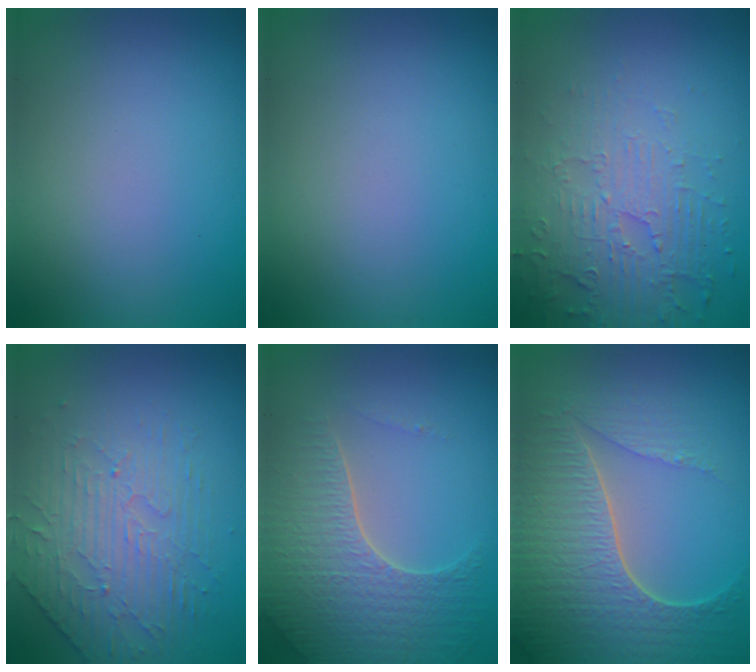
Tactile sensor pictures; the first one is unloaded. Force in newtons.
{"total": 0.0}
{"total": 5.8, "press": 3.7, "slide": 4.4}
{"total": 4.4, "press": 3.4, "slide": 2.7}
{"total": 6.0, "press": 4.8, "slide": 3.5}
{"total": 7.5, "press": 5.6, "slide": 5.0}